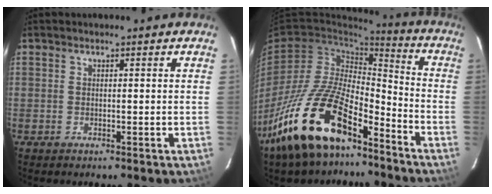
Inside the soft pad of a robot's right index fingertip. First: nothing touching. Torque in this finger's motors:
{"motor_torque": [1.78, -0.36, 1.05, 0.21]}